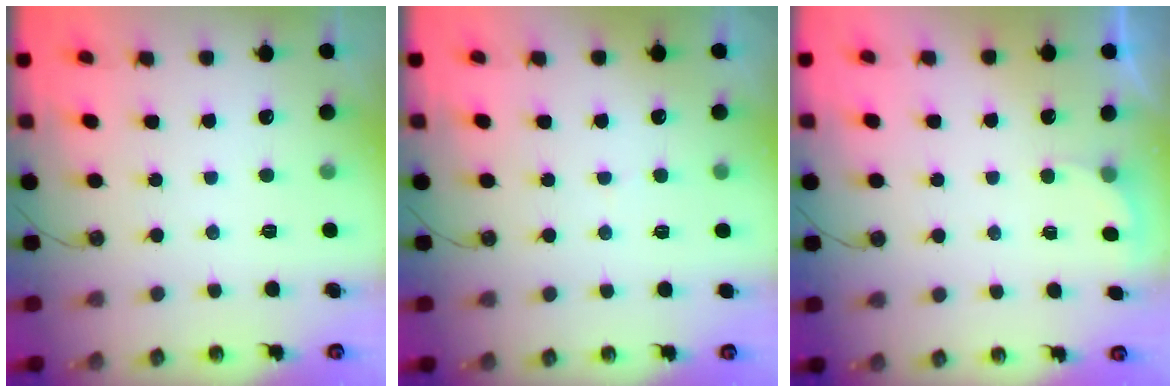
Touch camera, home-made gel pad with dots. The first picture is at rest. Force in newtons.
{"total": 2.8, "press": 2.6, "slide": 1.1}
{"total": 1.8, "press": 1.7, "slide": 0.8}